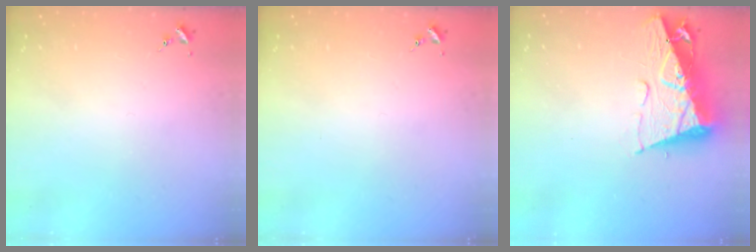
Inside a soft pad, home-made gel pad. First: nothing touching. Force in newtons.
{"total": 0.0}
{"total": 12.5, "press": 12.4, "slide": 1.3}